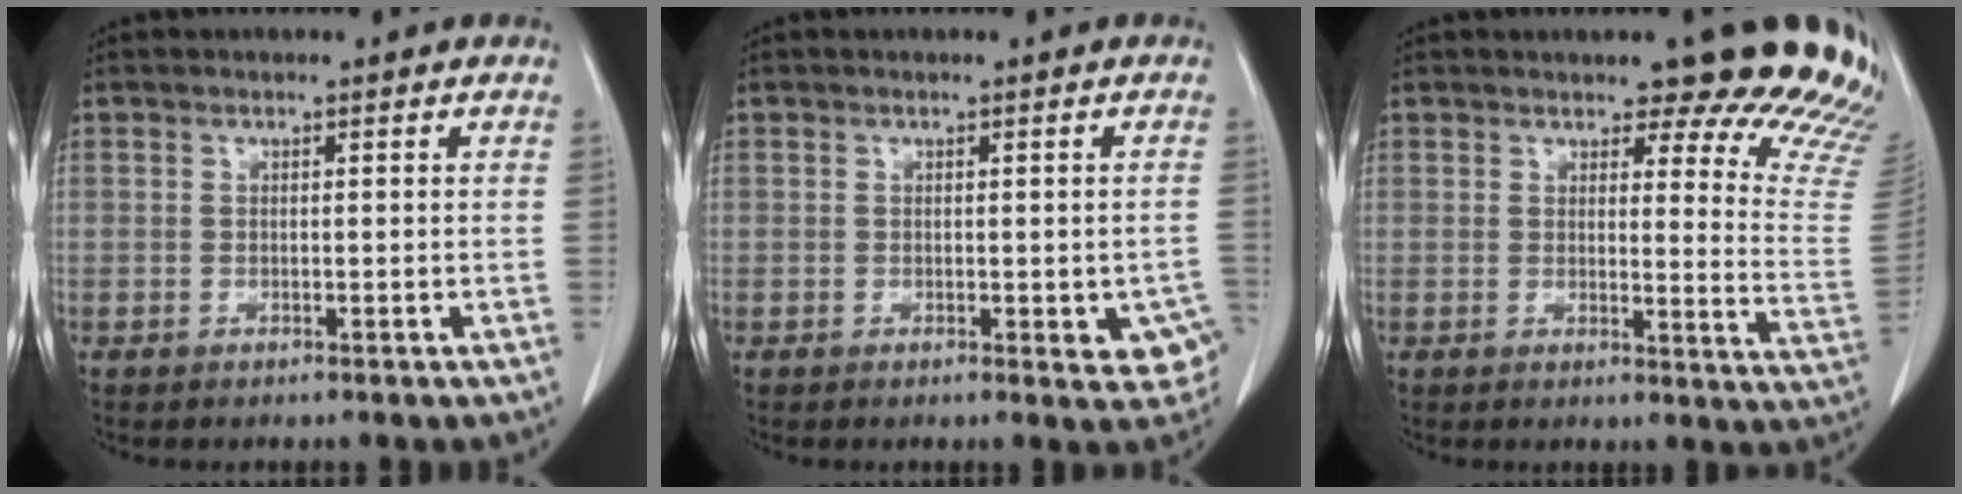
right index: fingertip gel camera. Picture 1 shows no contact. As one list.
[{"total": 4.9, "force": [-1.4, 2.0, 4.3], "torque": [-0.031, -0.003, -0.016]}, {"total": 15.9, "force": [14.4, 2.6, 6.2], "torque": [-0.042, -0.100, 0.134]}]